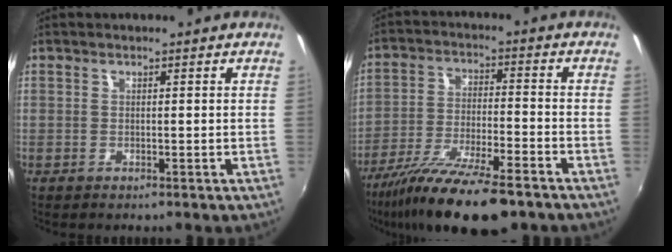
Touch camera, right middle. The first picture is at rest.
{"total": 17.5, "force": [-13.1, 3.8, 10.9], "torque": [-0.215, -0.043, -0.228]}